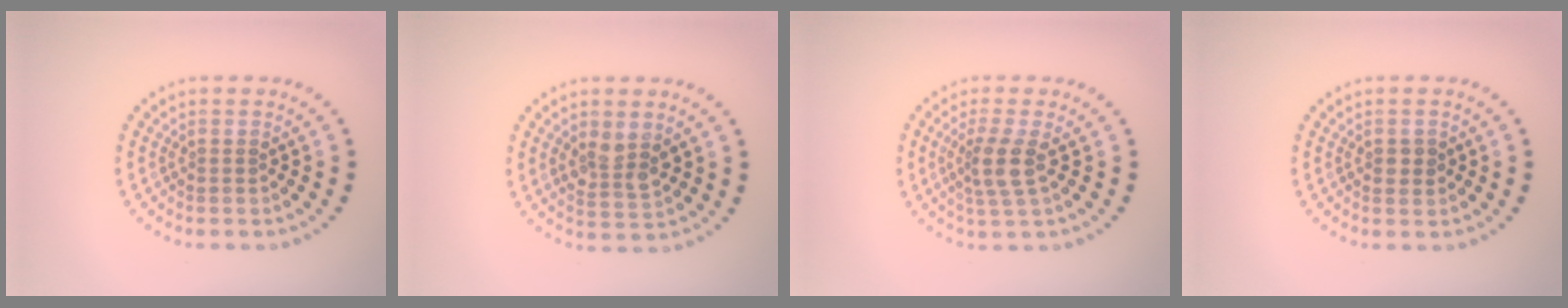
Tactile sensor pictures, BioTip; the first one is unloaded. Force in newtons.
{"total": 2.9, "press": 2.8, "slide": 0.8}
{"total": 2.7, "press": 2.2, "slide": 1.6}
{"total": 1.4, "press": 1.4, "slide": 0.1}